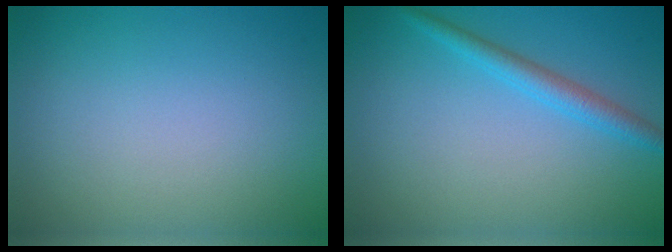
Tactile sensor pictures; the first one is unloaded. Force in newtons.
{"total": 2.3, "press": 2.3, "slide": 0.1}